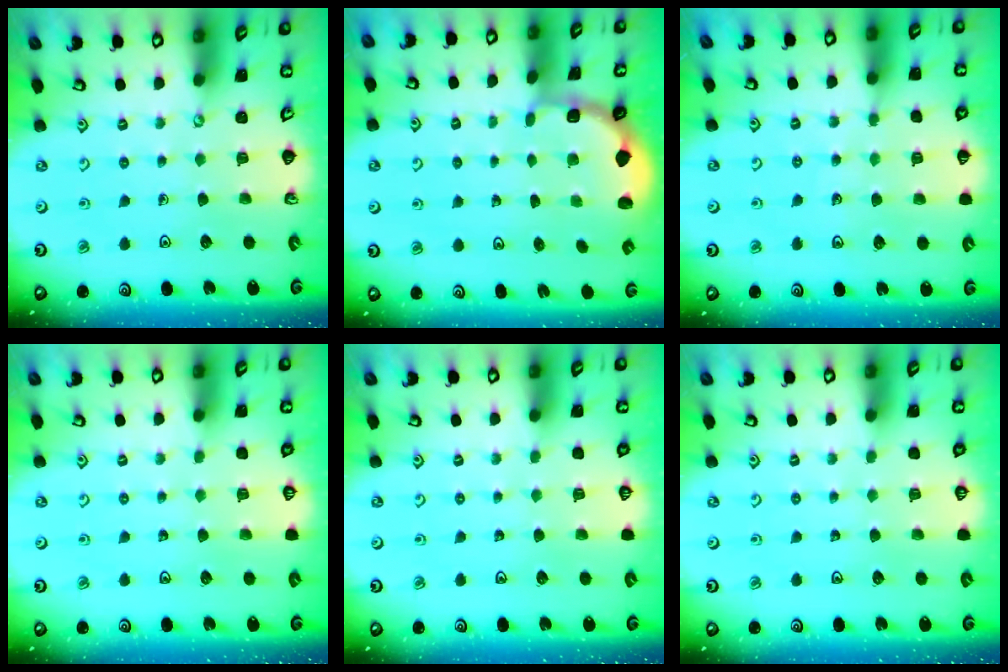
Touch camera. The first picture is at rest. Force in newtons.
{"total": 1.8, "press": 1.6, "slide": 0.7}
{"total": 5.5, "press": 5.2, "slide": 1.8}
{"total": 0.0}
{"total": 0.0}
{"total": 0.0}